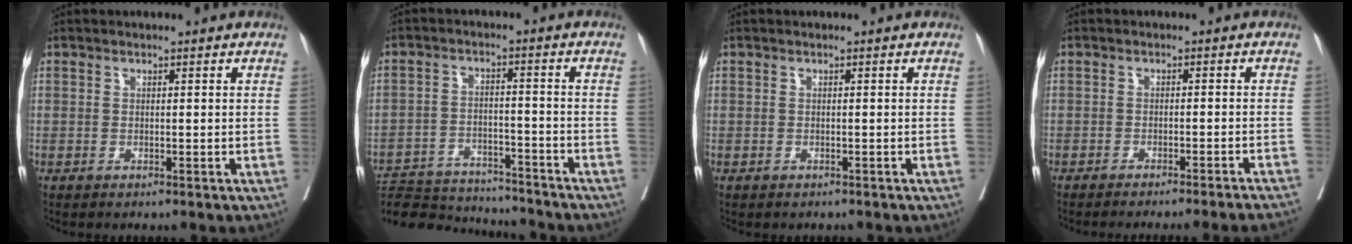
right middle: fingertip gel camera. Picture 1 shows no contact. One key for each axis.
{"total": 18.1, "fx": -17.0, "fy": 2.9, "fz": 5.4, "tx": -0.114, "ty": -0.007, "tz": -0.250}
{"total": 0.8, "fx": -0.6, "fy": 0.5, "fz": 0.0, "tx": -0.008, "ty": 0.003, "tz": -0.011}
{"total": 12.6, "fx": -11.7, "fy": -1.6, "fz": 4.3, "tx": -0.030, "ty": -0.027, "tz": -0.139}